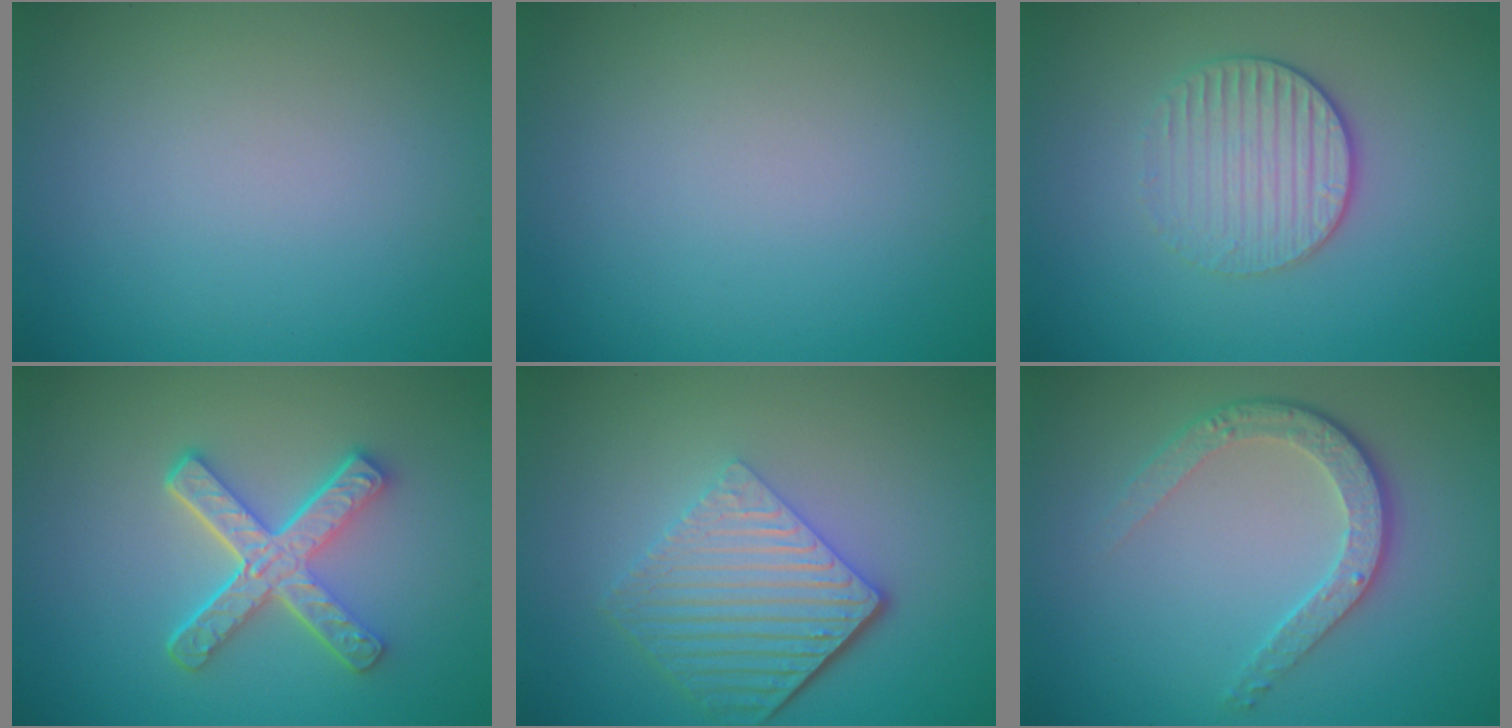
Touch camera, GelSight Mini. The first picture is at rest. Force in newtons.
{"total": 0.0}
{"total": 3.1, "press": 2.7, "slide": 1.4}
{"total": 5.1, "press": 3.9, "slide": 3.3}
{"total": 5.8, "press": 4.2, "slide": 4.0}
{"total": 3.8, "press": 2.9, "slide": 2.5}